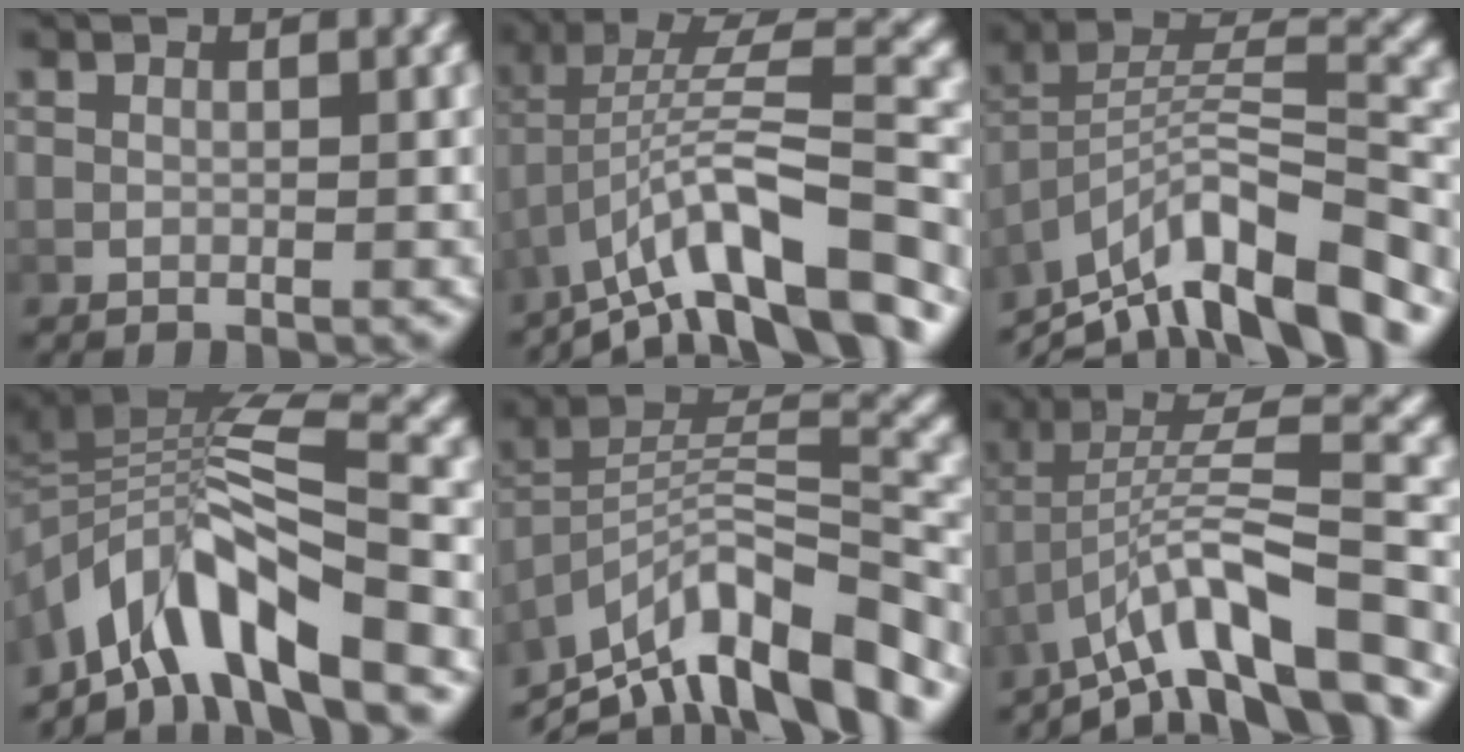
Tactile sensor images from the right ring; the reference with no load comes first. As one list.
[{"total": 11.2, "force": [-5.5, 4.5, 8.6], "torque": [-0.128, -0.004, -0.077]}, {"total": 10.9, "force": [-3.9, 5.6, 8.4], "torque": [-0.138, -0.022, -0.050]}, {"total": 9.1, "force": [-3.1, 4.8, 7.1], "torque": [-0.132, -0.005, -0.046]}, {"total": 11.7, "force": [-3.6, 6.5, 9.1], "torque": [-0.147, -0.019, -0.046]}, {"total": 10.3, "force": [-4.9, 3.7, 8.3], "torque": [-0.128, -0.005, -0.067]}]